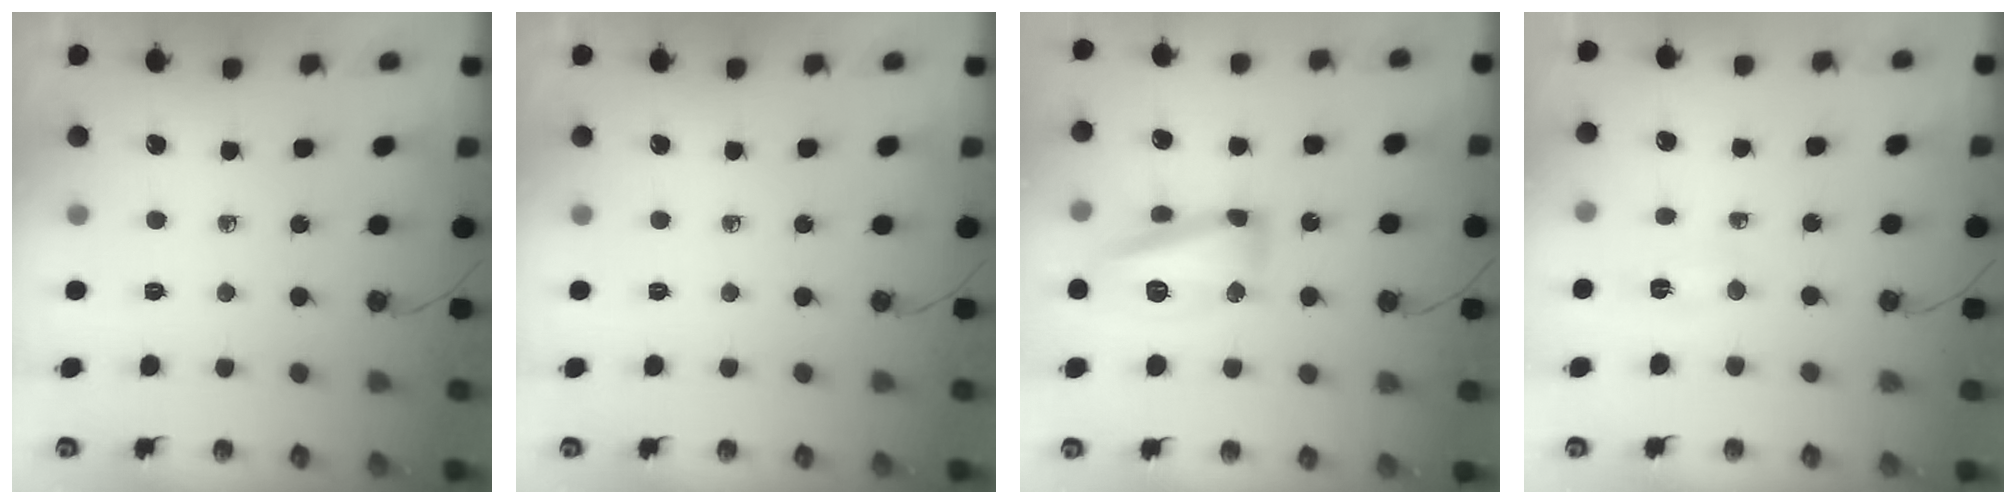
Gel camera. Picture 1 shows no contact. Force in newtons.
{"total": 0.0}
{"total": 14.1, "press": 14.0, "slide": 1.2}
{"total": 3.0, "press": 3.0, "slide": 0.4}